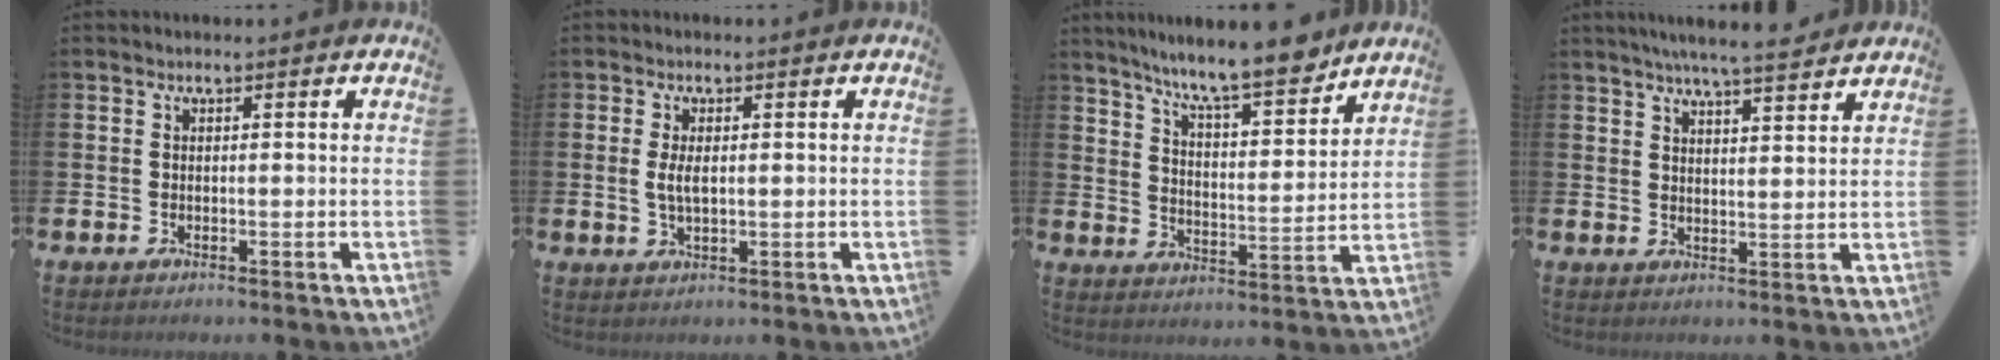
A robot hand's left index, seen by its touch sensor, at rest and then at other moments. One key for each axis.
{"total": 2.9, "fx": 0.3, "fy": 1.3, "fz": 2.6, "tx": -0.050, "ty": 0.005, "tz": 0.003}
{"total": 10.1, "fx": 9.1, "fy": 0.9, "fz": 4.4, "tx": -0.100, "ty": -0.053, "tz": 0.157}
{"total": 5.9, "fx": 5.6, "fy": -0.1, "fz": 1.8, "tx": -0.045, "ty": -0.022, "tz": 0.099}